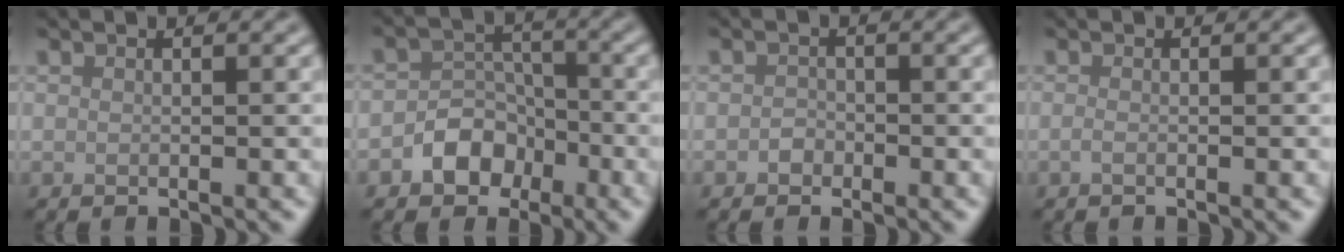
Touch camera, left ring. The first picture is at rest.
{"total": 3.9, "force": [-2.0, 3.0, 1.5], "torque": [-0.017, 0.005, -0.035]}
{"total": 1.0, "force": [-0.4, 0.8, 0.2], "torque": [-0.001, -0.002, -0.010]}
{"total": 0.6, "force": [-0.2, 0.2, 0.6], "torque": [-0.012, -0.002, -0.006]}